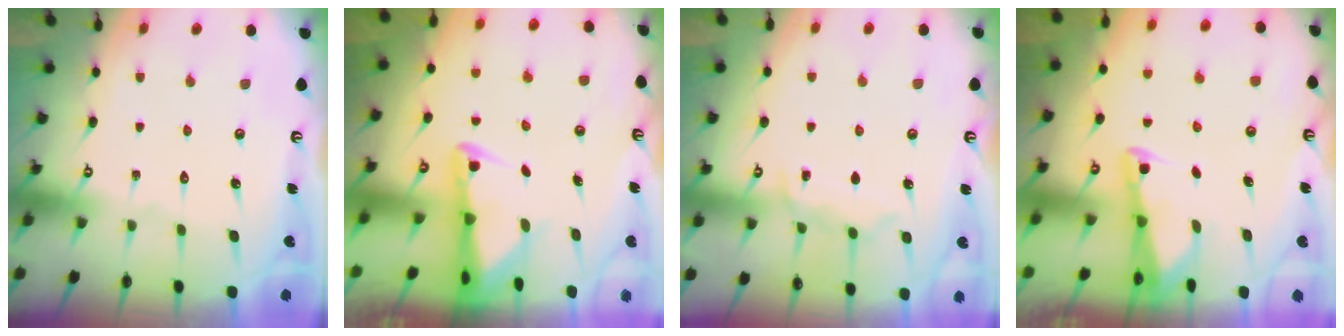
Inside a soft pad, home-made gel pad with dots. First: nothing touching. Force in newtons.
{"total": 2.7, "press": 2.6, "slide": 0.6}
{"total": 7.2, "press": 7.2, "slide": 0.8}
{"total": 2.3, "press": 2.3, "slide": 0.3}